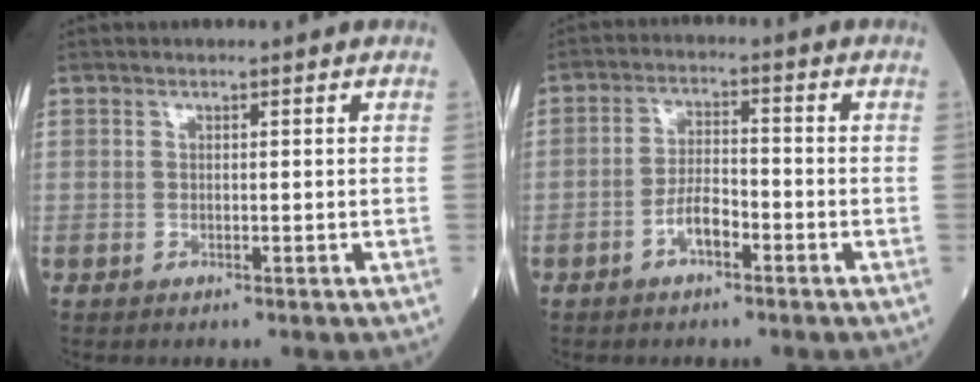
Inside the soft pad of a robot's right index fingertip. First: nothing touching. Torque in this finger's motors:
{"motor_torque": [0.54, -0.53, 0.42, 0.10]}